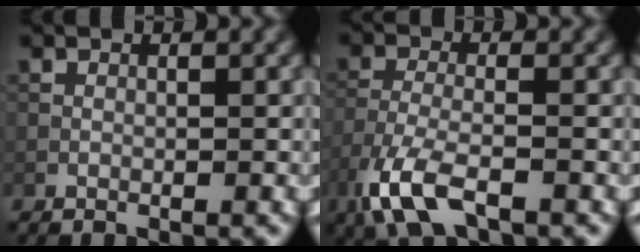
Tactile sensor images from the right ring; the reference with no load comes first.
{"total": 5.9, "force": [-3.7, 2.0, 4.2], "torque": [-0.100, -0.012, -0.081]}